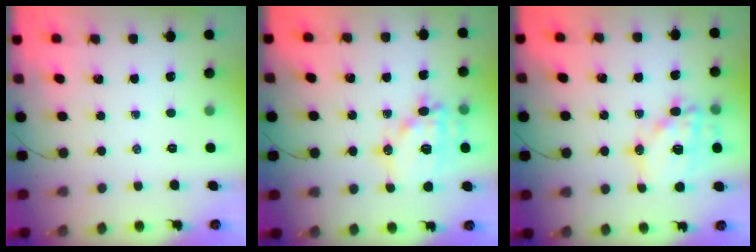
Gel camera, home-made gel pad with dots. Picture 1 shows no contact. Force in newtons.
{"total": 15.9, "press": 15.6, "slide": 3.0}
{"total": 15.5, "press": 15.2, "slide": 3.0}